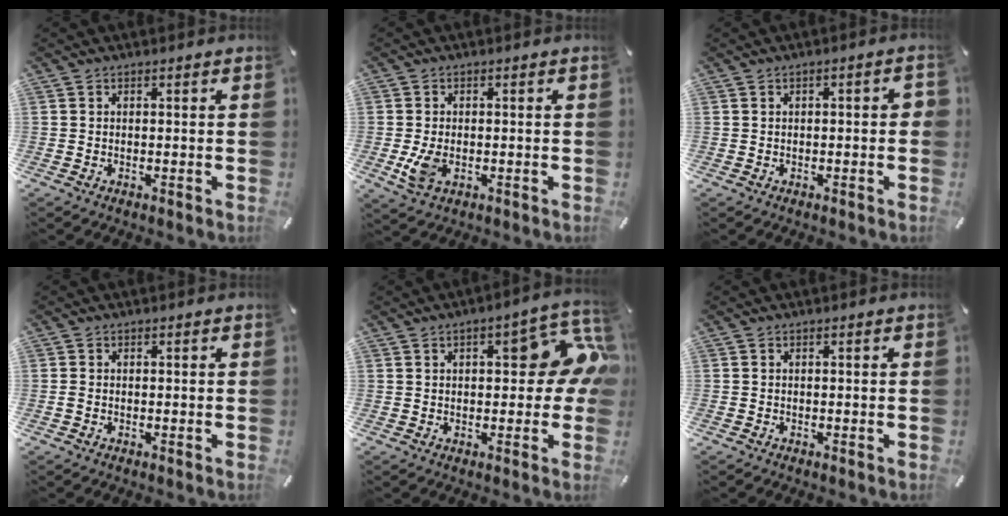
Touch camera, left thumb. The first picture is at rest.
{"total": 5.1, "force": [-1.0, 3.4, 3.7], "torque": [-0.080, -0.006, -0.021]}
{"total": 2.7, "force": [-0.5, 1.2, 2.4], "torque": [-0.039, 0.008, -0.008]}
{"total": 0.6, "force": [-0.2, 0.5, 0.3], "torque": [-0.006, 0.003, -0.005]}
{"total": 13.1, "force": [2.9, 5.6, 11.5], "torque": [-0.143, -0.006, 0.045]}
{"total": 0.0}